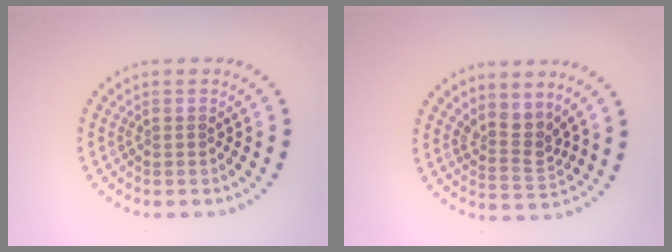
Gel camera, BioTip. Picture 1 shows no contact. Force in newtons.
{"total": 2.7, "press": 2.0, "slide": 1.9}